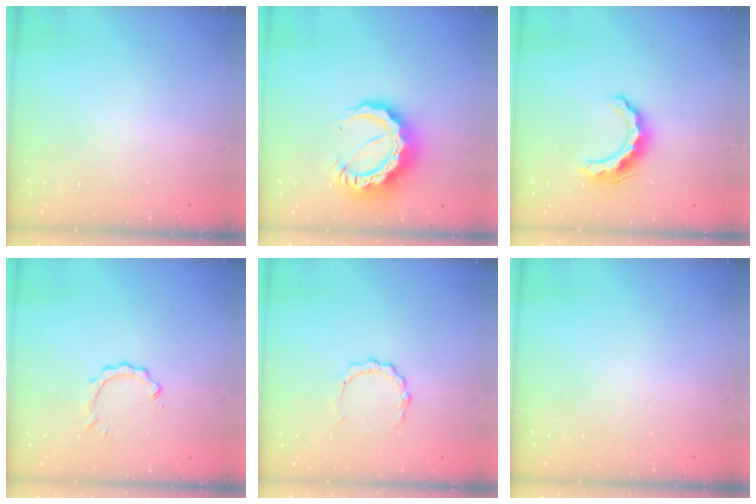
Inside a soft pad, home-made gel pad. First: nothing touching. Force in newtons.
{"total": 13.3, "press": 13.2, "slide": 1.2}
{"total": 10.8, "press": 10.8, "slide": 0.4}
{"total": 3.2, "press": 3.2, "slide": 0.3}
{"total": 5.3, "press": 5.3, "slide": 0.5}
{"total": 0.0}